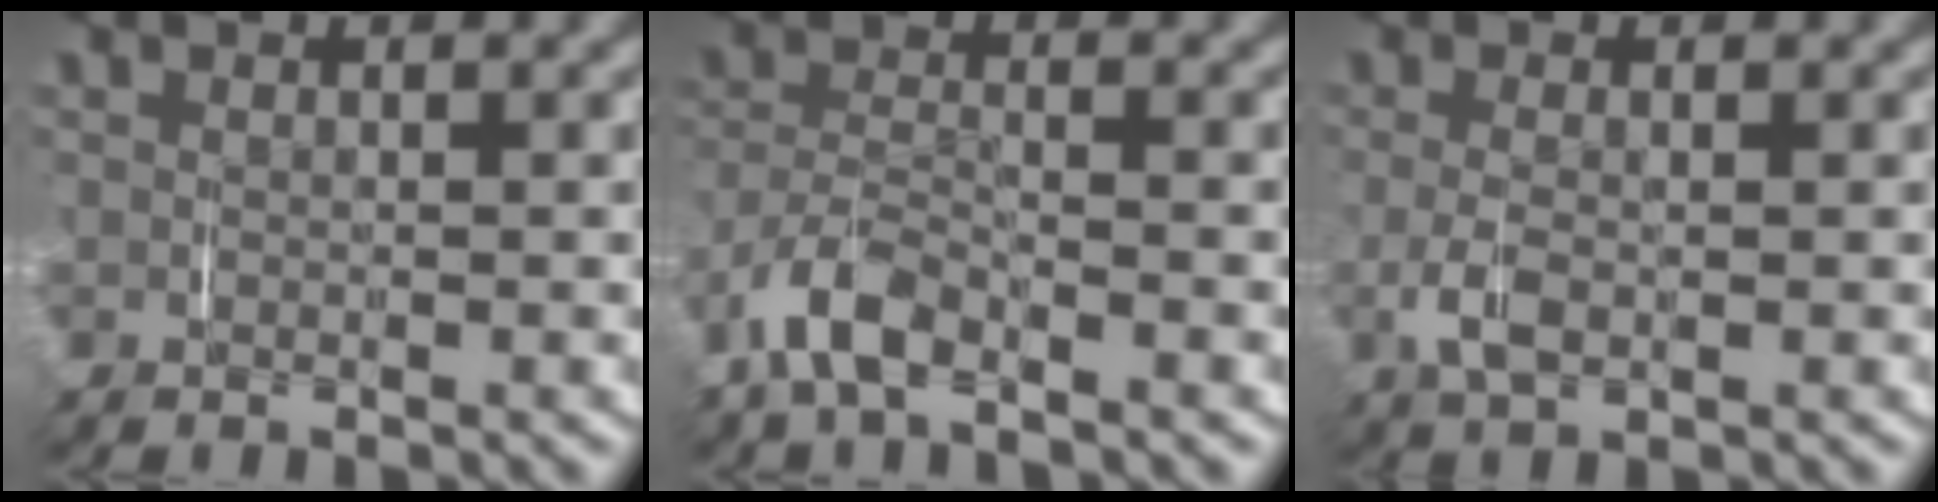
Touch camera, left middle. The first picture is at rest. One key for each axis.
{"total": 3.5, "fx": -3.2, "fy": 0.4, "fz": 1.3, "tx": -0.032, "ty": -0.003, "tz": -0.061}
{"total": 1.8, "fx": -0.8, "fy": 0.5, "fz": 1.6, "tx": -0.046, "ty": -0.010, "tz": -0.010}